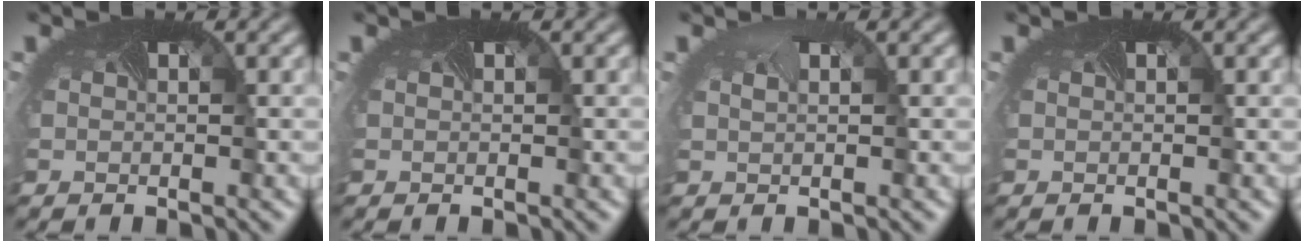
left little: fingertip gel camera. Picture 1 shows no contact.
{"total": 0.0}
{"total": 0.6, "force": [0.5, 0.2, 0.3], "torque": [-0.003, 0.003, 0.006]}
{"total": 0.0}